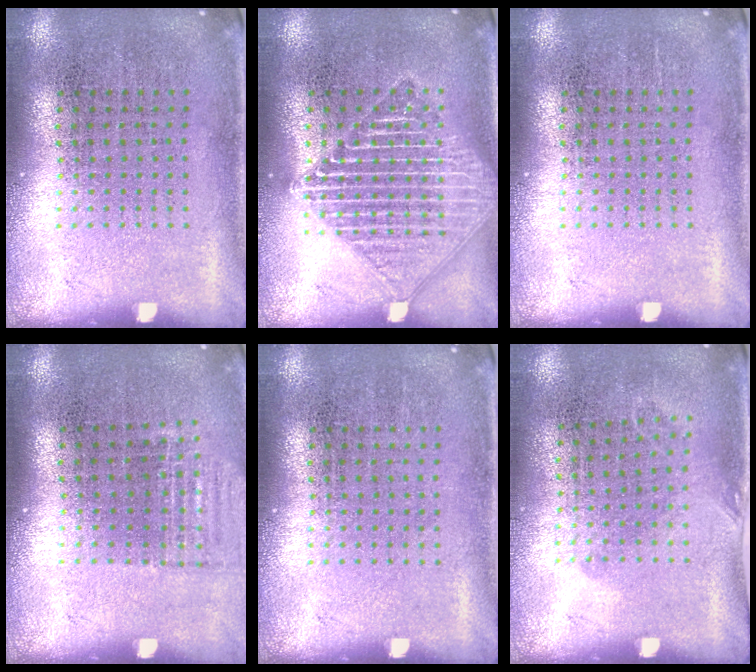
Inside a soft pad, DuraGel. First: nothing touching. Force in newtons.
{"total": 3.3, "press": 3.3, "slide": 0.5}
{"total": 0.0}
{"total": 0.9, "press": 0.9, "slide": 0.3}
{"total": 0.0}
{"total": 0.8, "press": 0.6, "slide": 0.5}